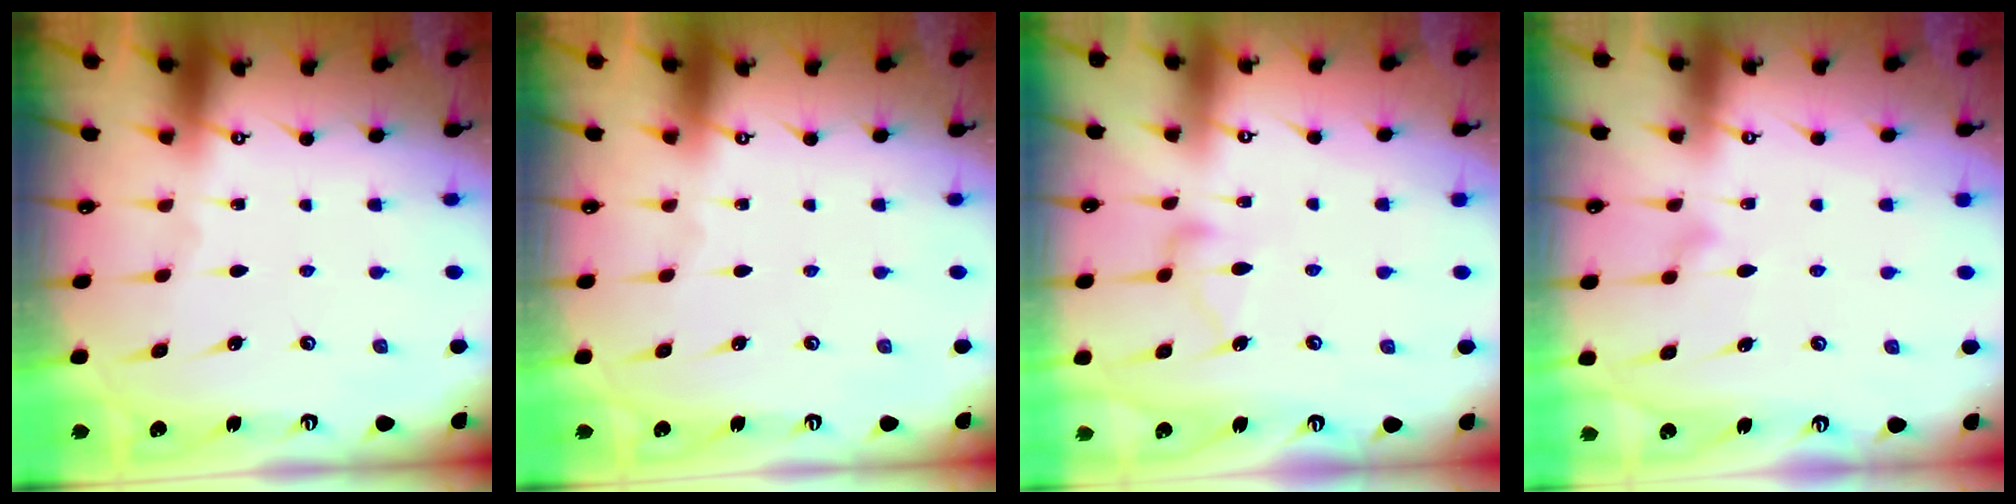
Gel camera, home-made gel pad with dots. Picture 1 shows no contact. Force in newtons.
{"total": 0.0}
{"total": 10.7, "press": 10.7, "slide": 0.5}
{"total": 8.7, "press": 8.7, "slide": 0.4}